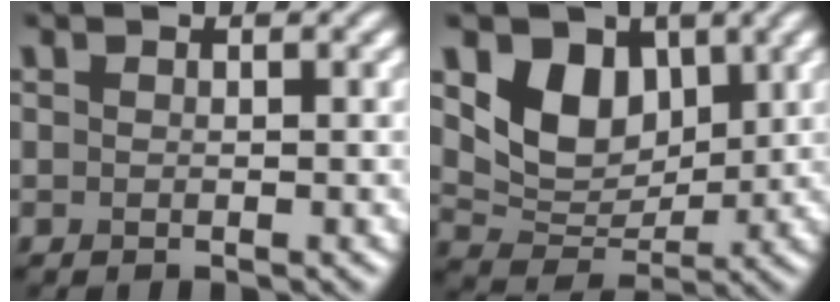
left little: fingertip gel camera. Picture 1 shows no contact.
{"total": 5.6, "force": [2.2, 4.1, 3.2], "torque": [-0.059, -0.011, 0.036]}